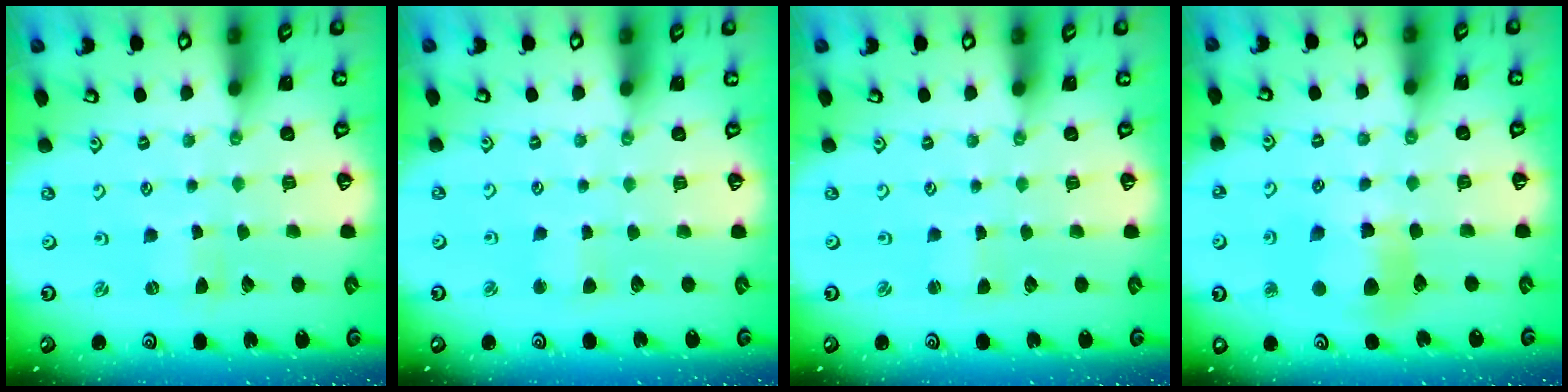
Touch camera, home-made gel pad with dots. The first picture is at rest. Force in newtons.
{"total": 2.7, "press": 2.7, "slide": 0.3}
{"total": 0.9, "press": 0.9, "slide": 0.0}
{"total": 9.9, "press": 9.8, "slide": 1.3}